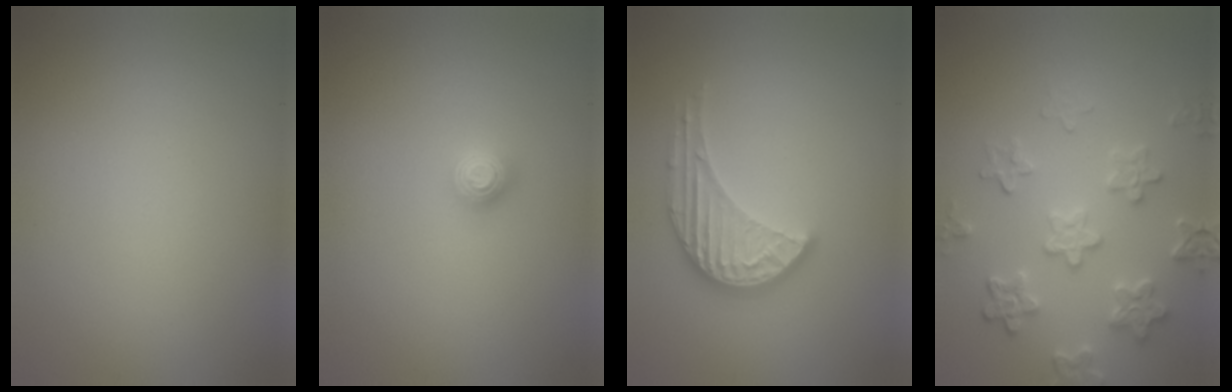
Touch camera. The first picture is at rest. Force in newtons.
{"total": 1.2, "press": 1.1, "slide": 0.3}
{"total": 3.7, "press": 3.3, "slide": 1.7}
{"total": 4.8, "press": 4.1, "slide": 2.5}